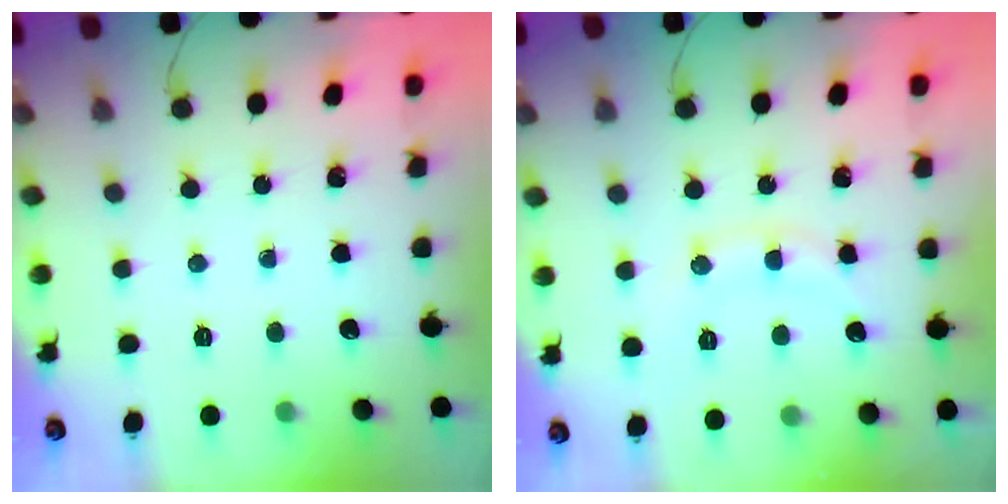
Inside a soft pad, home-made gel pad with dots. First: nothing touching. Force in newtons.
{"total": 8.9, "press": 8.8, "slide": 0.8}